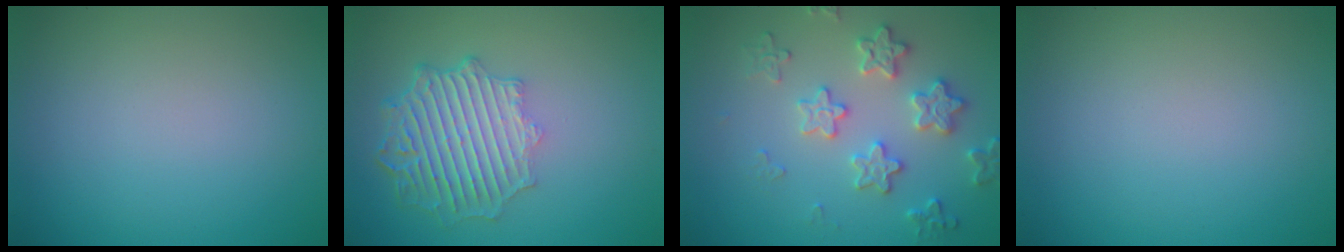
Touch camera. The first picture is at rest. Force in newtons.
{"total": 6.2, "press": 4.8, "slide": 3.9}
{"total": 3.6, "press": 3.6, "slide": 0.7}
{"total": 0.0}